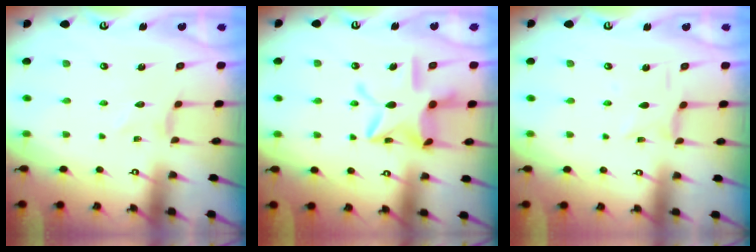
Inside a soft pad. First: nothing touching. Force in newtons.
{"total": 17.3, "press": 17.2, "slide": 1.4}
{"total": 2.6, "press": 2.5, "slide": 0.5}